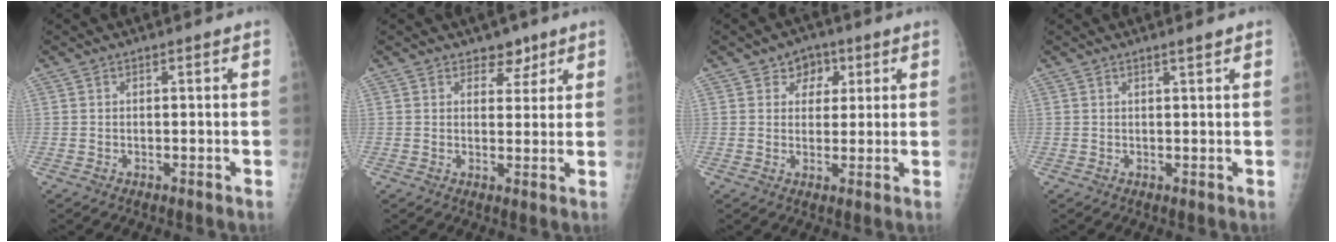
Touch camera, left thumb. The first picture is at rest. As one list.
[{"total": 3.4, "force": [2.4, 2.2, 1.0], "torque": [0.012, -0.014, 0.032]}, {"total": 4.9, "force": [2.2, 4.0, 1.7], "torque": [0.012, -0.004, 0.027]}, {"total": 1.3, "force": [0.9, -0.1, 1.0], "torque": [-0.015, -0.006, 0.015]}]